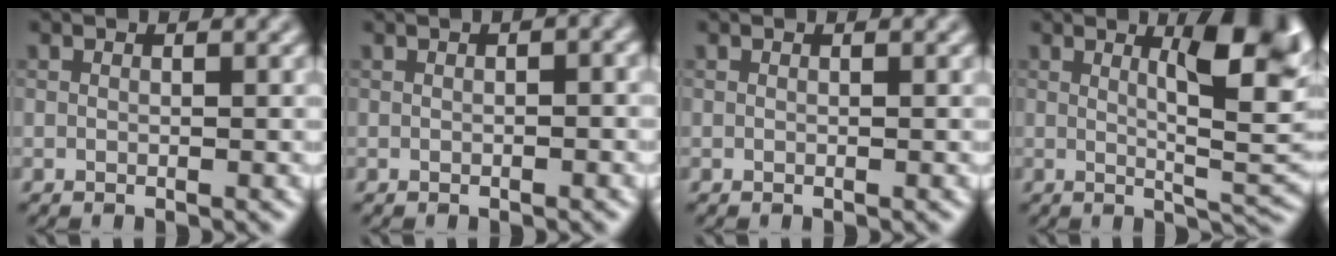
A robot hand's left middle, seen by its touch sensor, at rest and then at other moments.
{"total": 1.9, "force": [0.5, 0.5, 1.7], "torque": [-0.022, 0.006, 0.004]}
{"total": 0.0}
{"total": 7.5, "force": [2.1, 1.9, 7.0], "torque": [-0.085, 0.000, 0.035]}